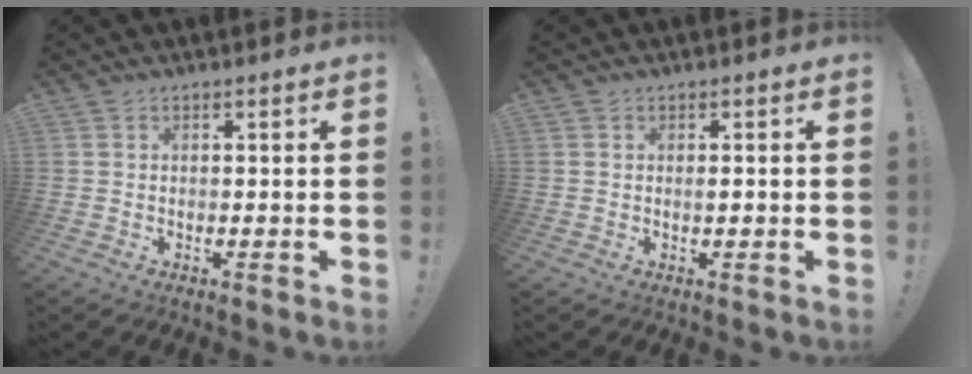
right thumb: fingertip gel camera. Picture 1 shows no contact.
{"total": 0.8, "force": [-0.2, 0.1, 0.8], "torque": [-0.012, 0.000, -0.005]}